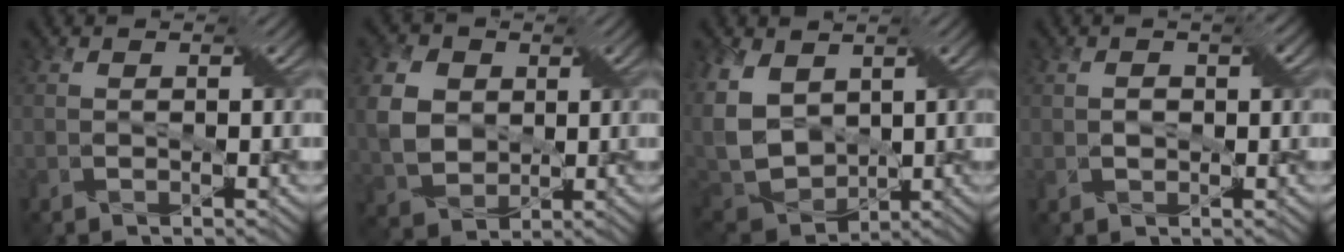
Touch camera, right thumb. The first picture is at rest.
{"total": 7.7, "force": [1.6, 6.2, 4.2], "torque": [-0.127, 0.006, 0.029]}
{"total": 11.0, "force": [2.9, 7.8, 7.2], "torque": [-0.213, 0.003, 0.053]}
{"total": 1.8, "force": [0.2, 1.1, 1.4], "torque": [-0.026, 0.003, 0.003]}